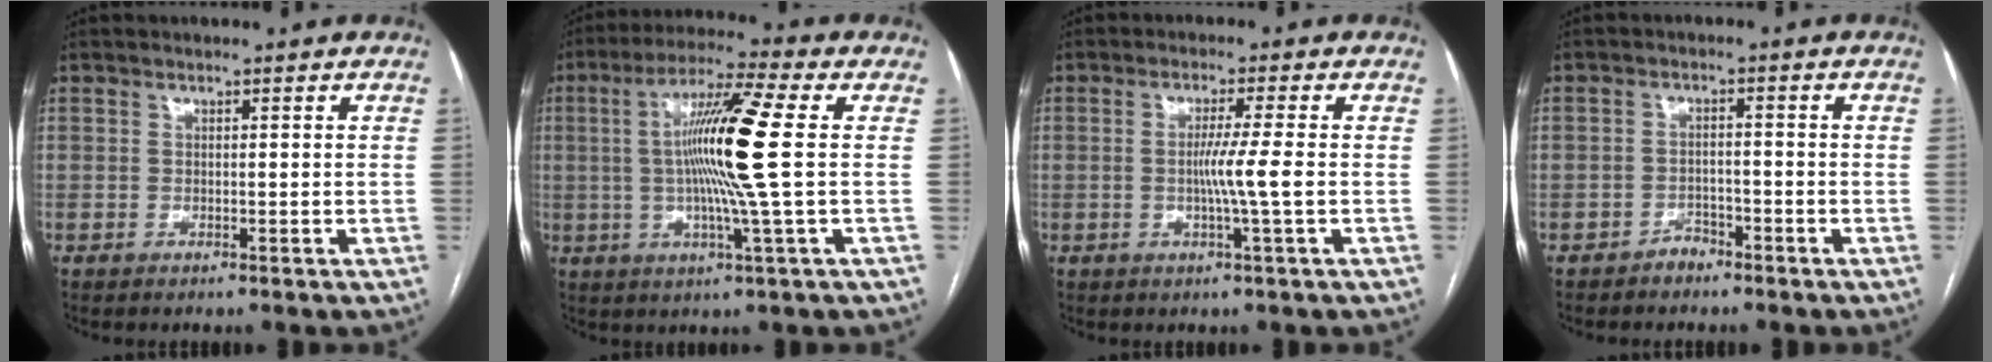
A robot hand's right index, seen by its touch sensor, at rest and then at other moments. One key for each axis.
{"total": 13.5, "fx": 0.8, "fy": -1.3, "fz": 13.4, "tx": -0.247, "ty": -0.001, "tz": 0.007}
{"total": 4.7, "fx": -0.6, "fy": -1.2, "fz": 4.5, "tx": -0.078, "ty": -0.007, "tz": -0.010}
{"total": 2.2, "fx": -1.8, "fy": 1.2, "fz": 0.4, "tx": -0.004, "ty": 0.006, "tz": -0.028}